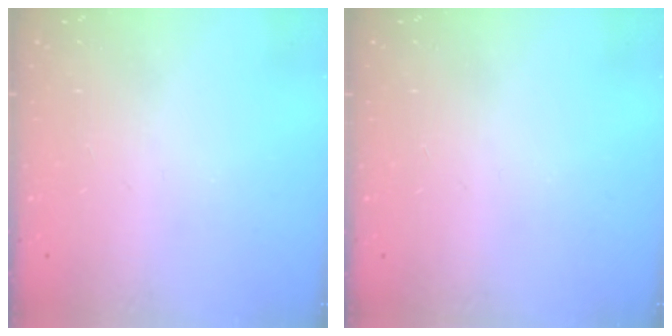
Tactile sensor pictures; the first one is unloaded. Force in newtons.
{"total": 0.0}